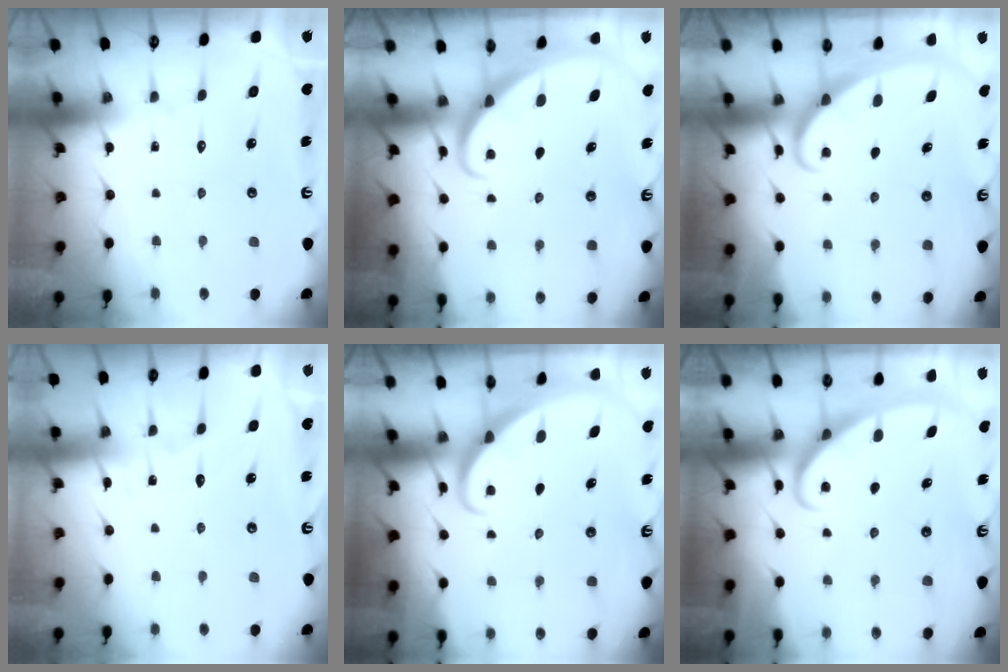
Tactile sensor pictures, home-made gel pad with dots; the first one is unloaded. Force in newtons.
{"total": 2.3, "press": 2.3, "slide": 0.2}
{"total": 2.2, "press": 2.2, "slide": 0.3}
{"total": 3.0, "press": 3.0, "slide": 0.3}
{"total": 2.2, "press": 2.2, "slide": 0.2}
{"total": 2.8, "press": 2.8, "slide": 0.4}